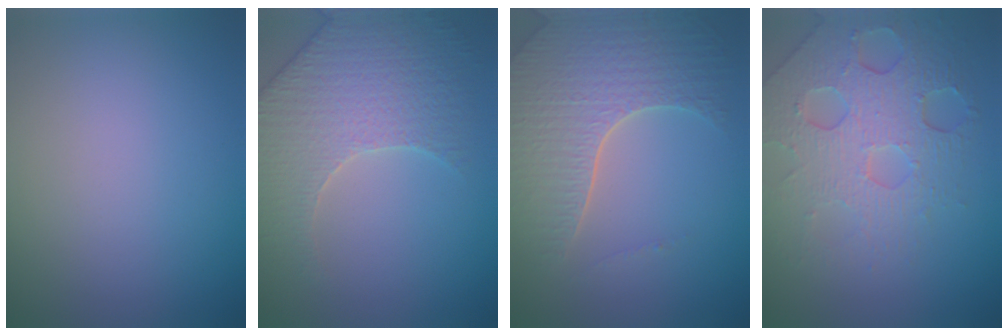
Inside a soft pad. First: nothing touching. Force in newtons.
{"total": 4.9, "press": 4.8, "slide": 1.3}
{"total": 6.5, "press": 5.0, "slide": 4.2}
{"total": 7.1, "press": 5.0, "slide": 5.0}